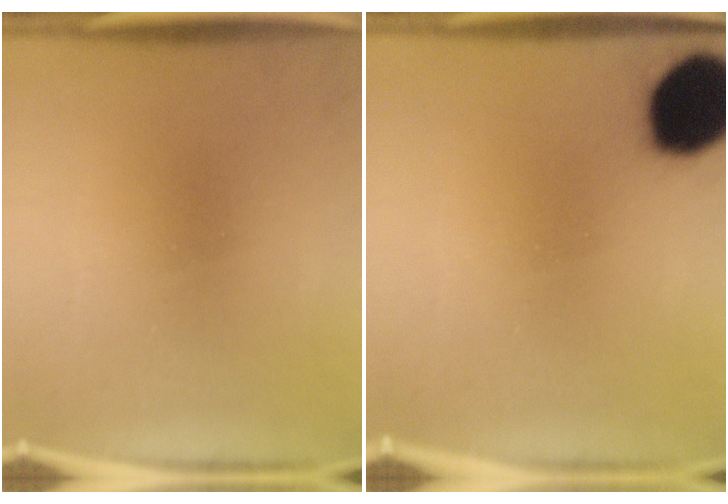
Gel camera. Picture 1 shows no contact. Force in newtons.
{"total": 18.7}